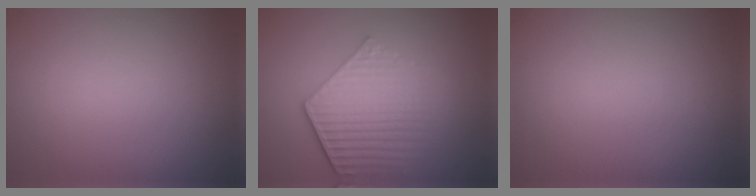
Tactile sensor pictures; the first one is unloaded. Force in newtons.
{"total": 6.1, "press": 4.5, "slide": 4.1}
{"total": 0.0}